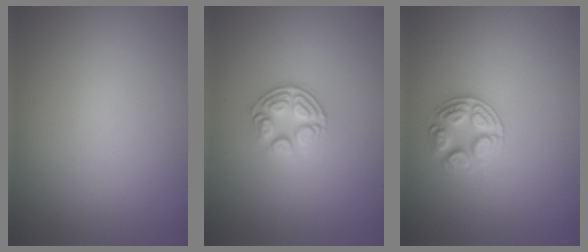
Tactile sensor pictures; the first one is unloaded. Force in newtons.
{"total": 3.4, "press": 2.6, "slide": 2.3}
{"total": 2.6, "press": 2.6, "slide": 0.6}